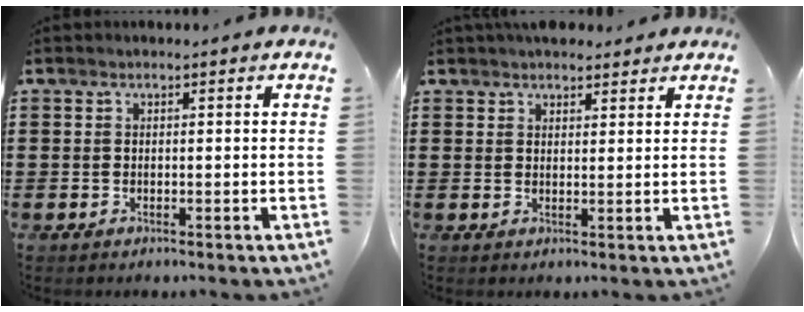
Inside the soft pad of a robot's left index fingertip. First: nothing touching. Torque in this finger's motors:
{"motor_torque": [-0.24, -0.20, -0.57, 0.02]}